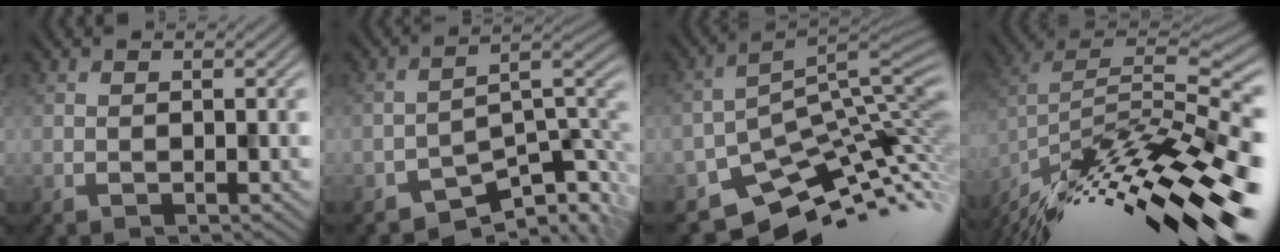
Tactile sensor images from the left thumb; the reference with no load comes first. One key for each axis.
{"total": 7.4, "fx": -6.3, "fy": 2.4, "fz": 3.2, "tx": -0.035, "ty": -0.005, "tz": -0.106}
{"total": 8.1, "fx": -5.2, "fy": 3.7, "fz": 5.0, "tx": -0.086, "ty": -0.018, "tz": -0.076}
{"total": 15.2, "fx": -10.2, "fy": 4.8, "fz": 10.3, "tx": -0.189, "ty": 0.012, "tz": -0.170}